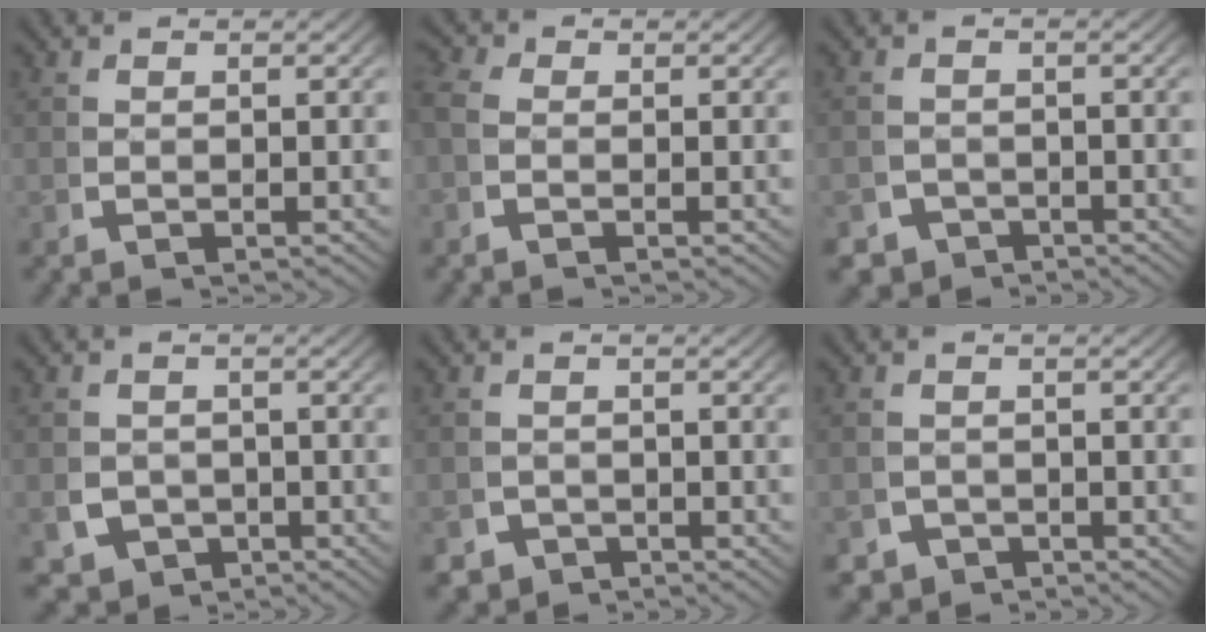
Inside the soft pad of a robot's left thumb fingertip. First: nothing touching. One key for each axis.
{"total": 1.8, "fx": -0.3, "fy": 1.6, "fz": 0.9, "tx": -0.024, "ty": -0.001, "tz": -0.014}
{"total": 4.3, "fx": -3.8, "fy": 2.0, "fz": 0.2, "tx": 0.009, "ty": -0.022, "tz": -0.067}
{"total": 5.4, "fx": -2.7, "fy": 4.3, "fz": 1.8, "tx": -0.029, "ty": -0.032, "tz": -0.040}
{"total": 4.0, "fx": -3.4, "fy": 2.0, "fz": 0.3, "tx": 0.001, "ty": -0.023, "tz": -0.056}
{"total": 3.7, "fx": -3.3, "fy": 1.7, "fz": 0.2, "tx": 0.009, "ty": -0.021, "tz": -0.054}